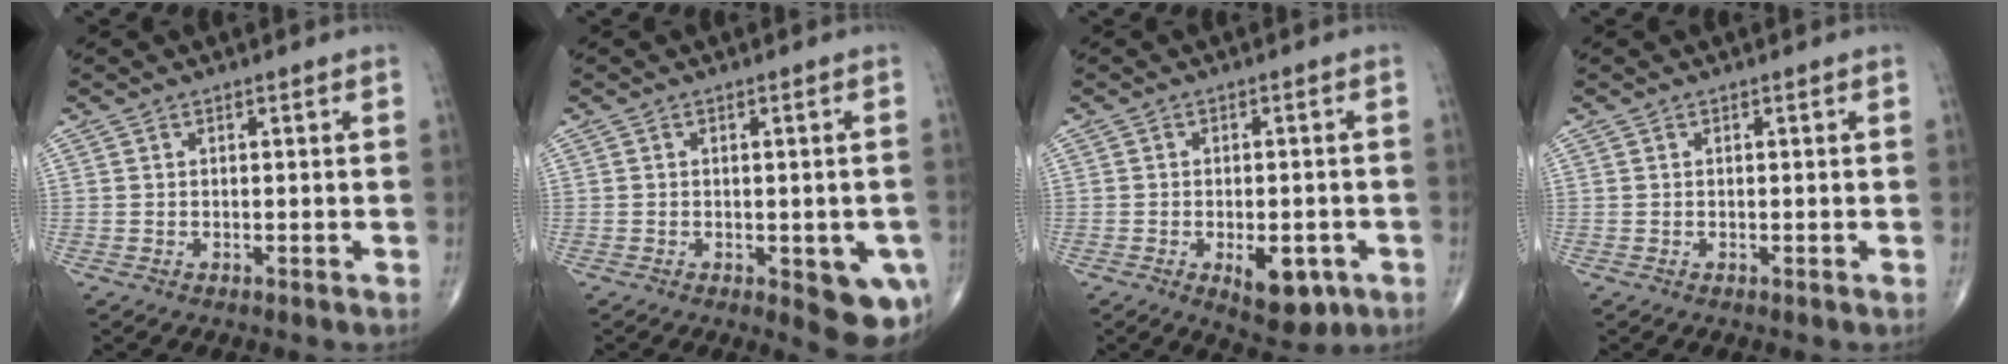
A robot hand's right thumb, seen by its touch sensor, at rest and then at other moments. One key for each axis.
{"total": 8.4, "fx": -2.6, "fy": 3.4, "fz": 7.2, "tx": -0.062, "ty": -0.005, "tz": -0.026}
{"total": 8.1, "fx": -3.0, "fy": 4.0, "fz": 6.3, "tx": -0.073, "ty": 0.004, "tz": -0.030}
{"total": 0.0}